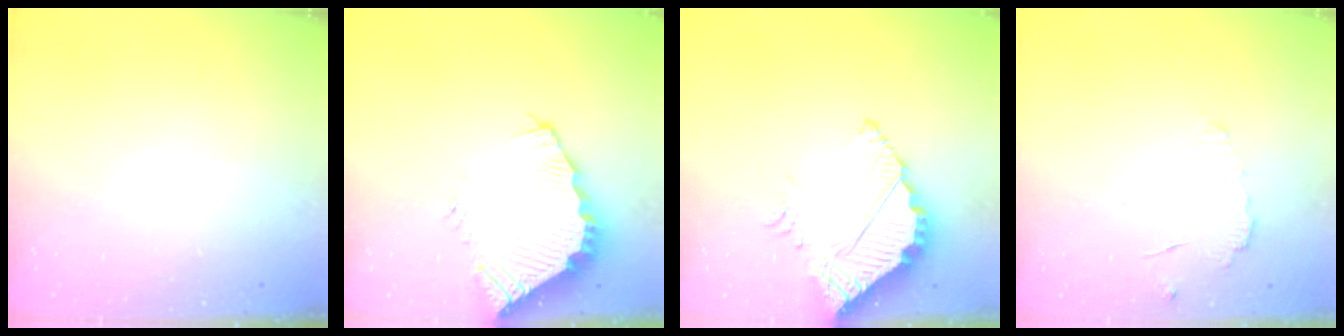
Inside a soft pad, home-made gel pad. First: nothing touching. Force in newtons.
{"total": 3.7, "press": 3.7, "slide": 0.3}
{"total": 4.0, "press": 4.0, "slide": 0.2}
{"total": 3.8, "press": 3.8, "slide": 0.2}